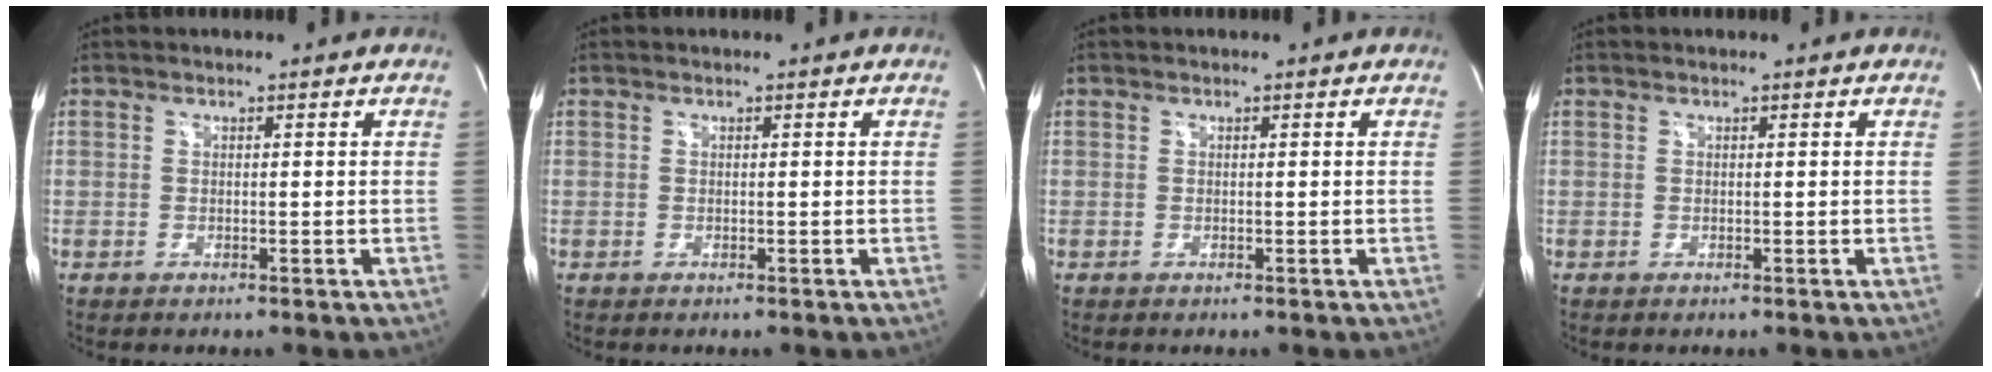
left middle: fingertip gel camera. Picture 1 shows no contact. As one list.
[{"total": 0.0}, {"total": 0.0}, {"total": 0.0}]